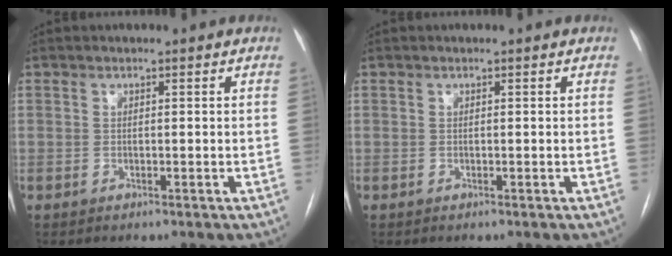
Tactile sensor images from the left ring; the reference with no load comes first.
{"total": 0.0}